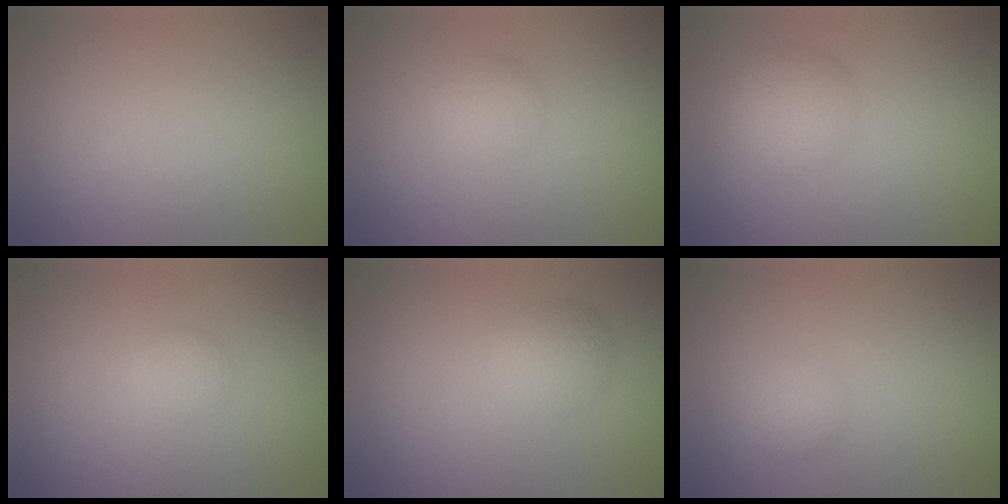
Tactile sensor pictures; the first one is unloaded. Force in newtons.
{"total": 1.8, "press": 1.8, "slide": 0.0}
{"total": 3.0, "press": 3.0, "slide": 0.1}
{"total": 1.2, "press": 1.2, "slide": 0.1}
{"total": 2.4, "press": 2.4, "slide": 0.2}
{"total": 1.7, "press": 1.7, "slide": 0.0}